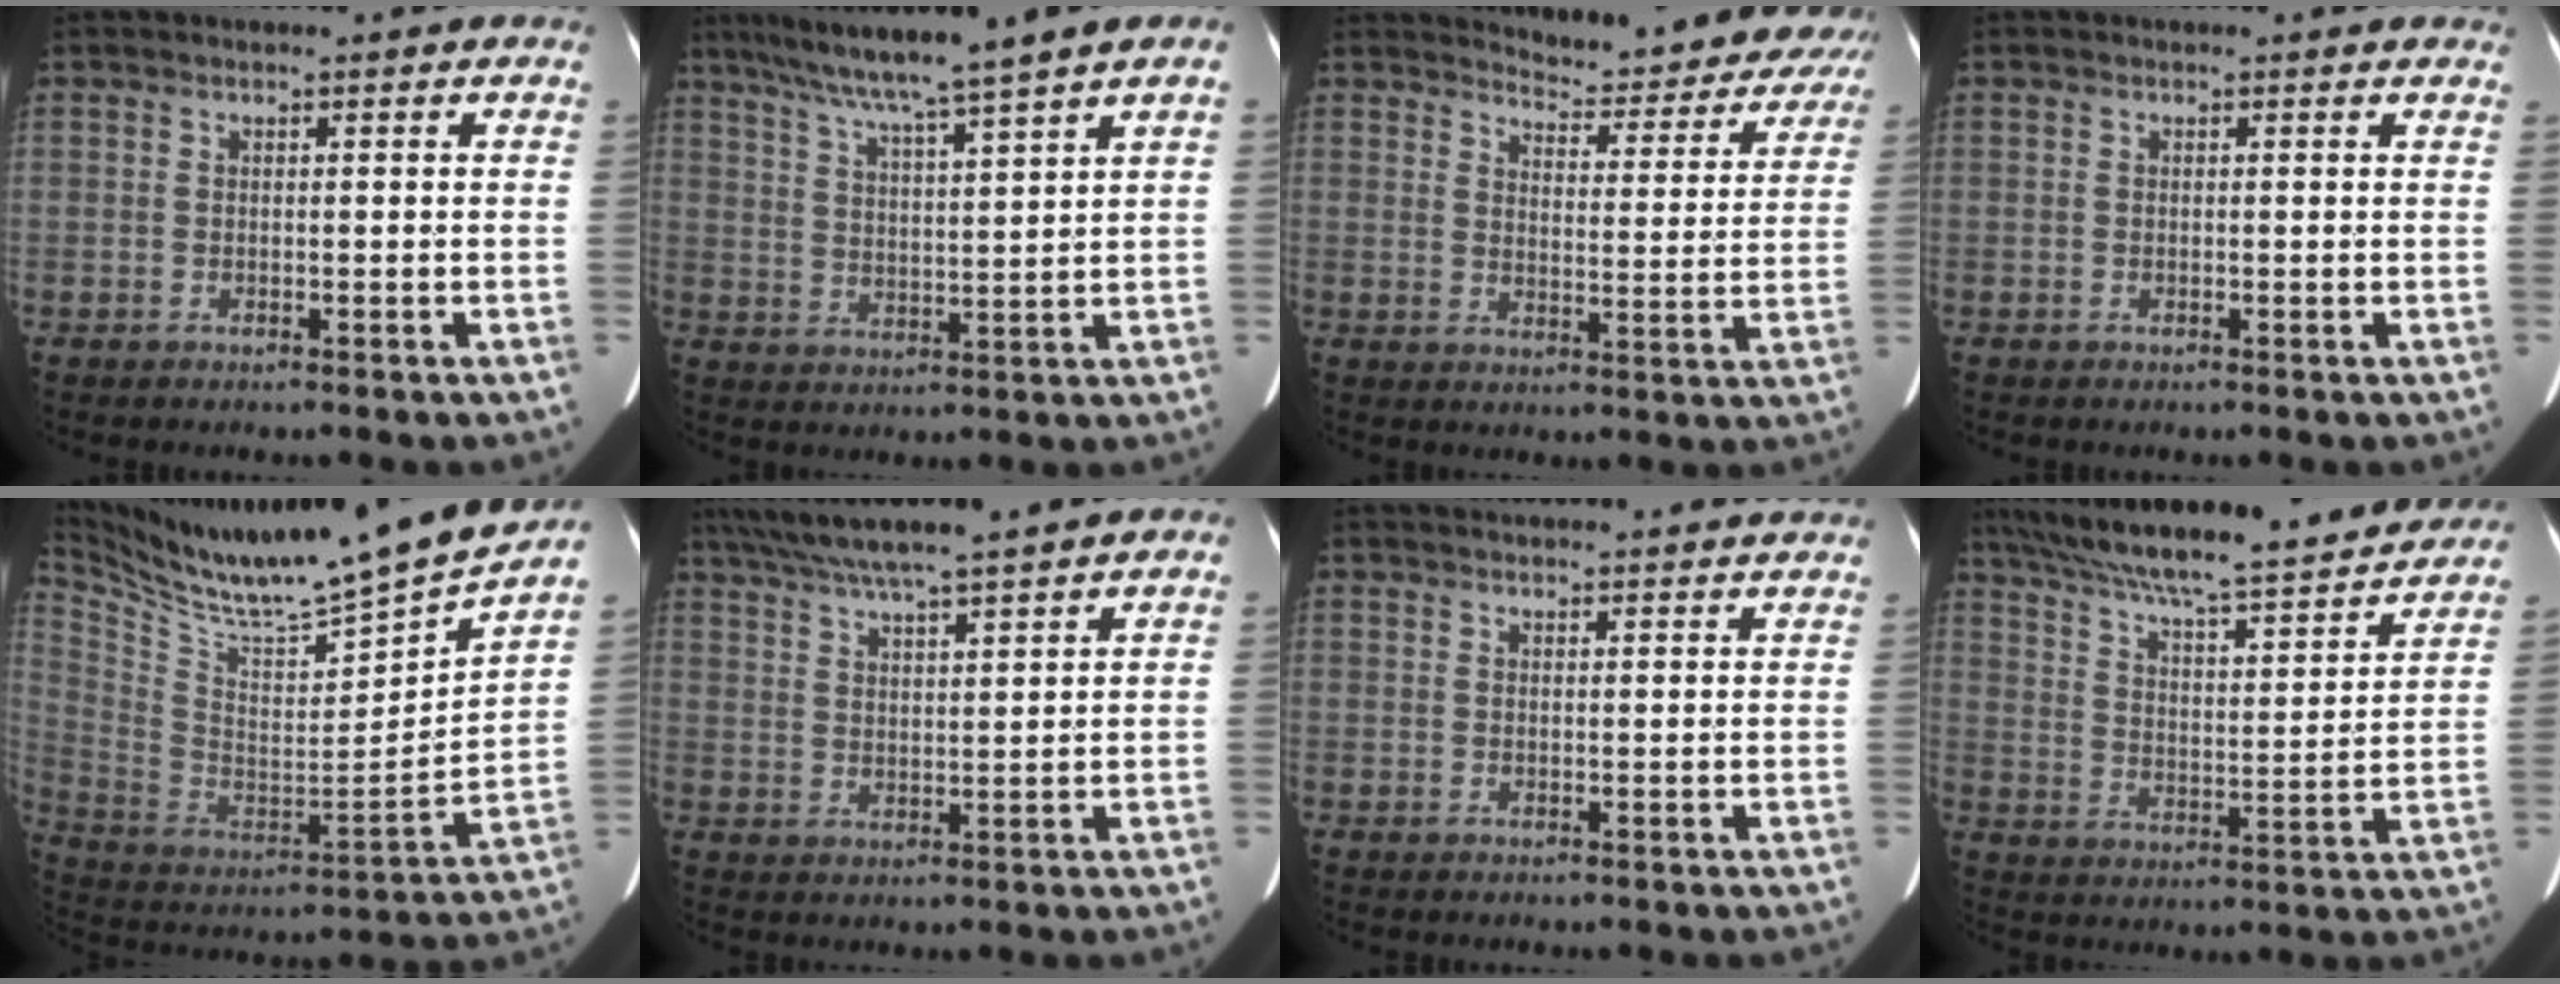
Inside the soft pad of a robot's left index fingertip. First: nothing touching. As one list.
[{"total": 10.5, "force": [8.0, -1.6, 6.6], "torque": [-0.110, 0.018, 0.136]}, {"total": 16.4, "force": [15.8, 3.4, 3.2], "torque": [-0.019, -0.056, 0.171]}, {"total": 2.8, "force": [2.5, 0.8, 0.8], "torque": [-0.012, 0.010, 0.016]}, {"total": 27.4, "force": [24.2, -0.2, 12.9], "torque": [-0.248, -0.072, 0.377]}, {"total": 12.4, "force": [10.6, -0.5, 6.4], "torque": [-0.117, 0.026, 0.173]}, {"total": 12.4, "force": [11.8, 0.5, 3.6], "torque": [-0.047, 0.023, 0.137]}, {"total": 24.9, "force": [21.9, 2.7, 11.6], "torque": [-0.201, -0.001, 0.314]}]